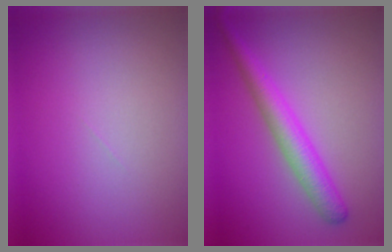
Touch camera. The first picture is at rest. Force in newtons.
{"total": 3.8, "press": 3.8, "slide": 0.3}